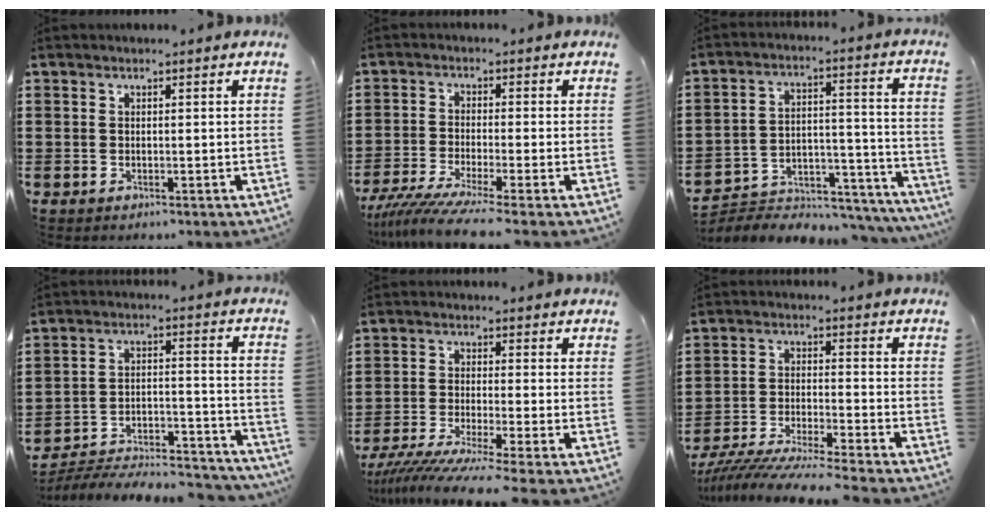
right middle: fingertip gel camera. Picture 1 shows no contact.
{"total": 5.0, "force": [-4.1, -0.7, 2.8], "torque": [-0.077, -0.033, -0.084]}
{"total": 4.3, "force": [-4.1, 1.4, 0.3], "torque": [-0.011, 0.004, -0.085]}
{"total": 5.8, "force": [-5.6, 0.8, 1.6], "torque": [-0.030, 0.004, -0.112]}
{"total": 5.2, "force": [-4.3, -0.9, 2.7], "torque": [-0.067, -0.031, -0.088]}
{"total": 6.9, "force": [-6.6, -0.7, 1.8], "torque": [-0.043, -0.016, -0.131]}